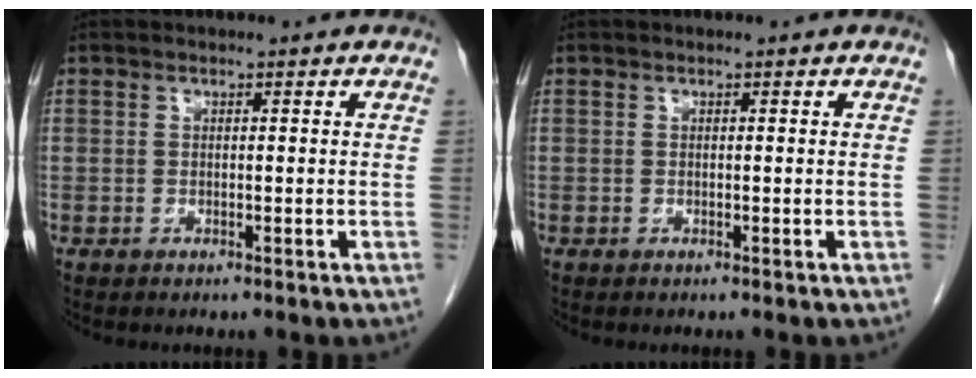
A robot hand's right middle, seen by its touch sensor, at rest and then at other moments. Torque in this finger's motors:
{"motor_torque": [-0.34, -0.17, -0.03, -0.01]}